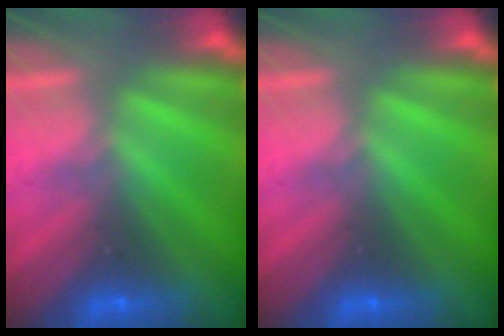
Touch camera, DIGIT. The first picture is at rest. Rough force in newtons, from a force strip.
{"total": 0.0}